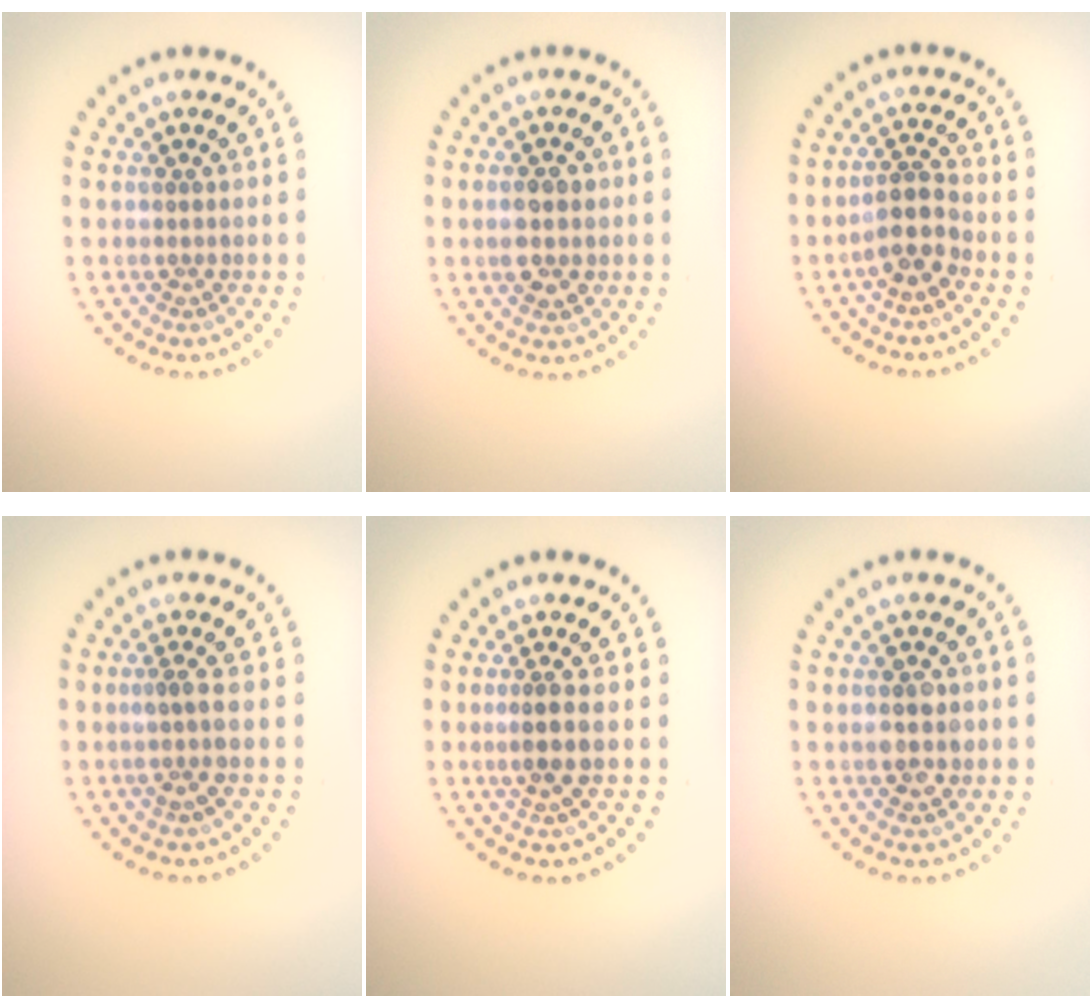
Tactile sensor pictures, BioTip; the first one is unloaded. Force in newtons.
{"total": 3.5, "press": 3.5, "slide": 0.1}
{"total": 2.9, "press": 2.6, "slide": 1.4}
{"total": 1.9, "press": 1.5, "slide": 1.1}
{"total": 1.8, "press": 1.4, "slide": 1.1}
{"total": 2.9, "press": 2.9, "slide": 0.1}